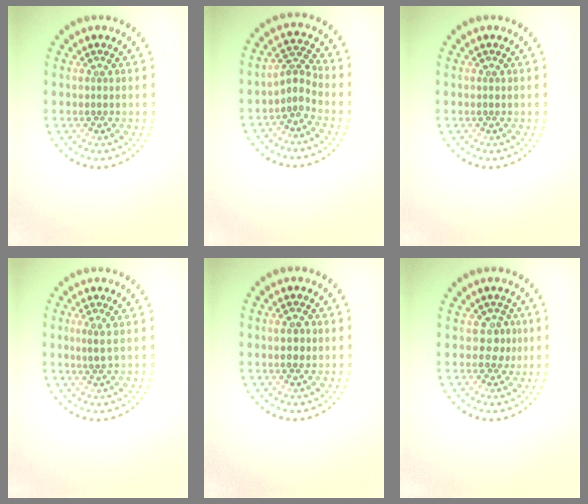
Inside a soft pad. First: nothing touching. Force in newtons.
{"total": 2.1, "press": 1.5, "slide": 1.5}
{"total": 0.0}
{"total": 1.2, "press": 0.9, "slide": 0.9}
{"total": 1.6, "press": 1.5, "slide": 0.3}
{"total": 1.5, "press": 1.3, "slide": 0.9}